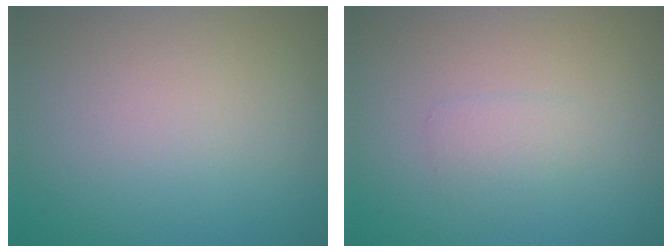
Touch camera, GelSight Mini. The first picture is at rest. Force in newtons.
{"total": 1.2, "press": 1.2, "slide": 0.0}